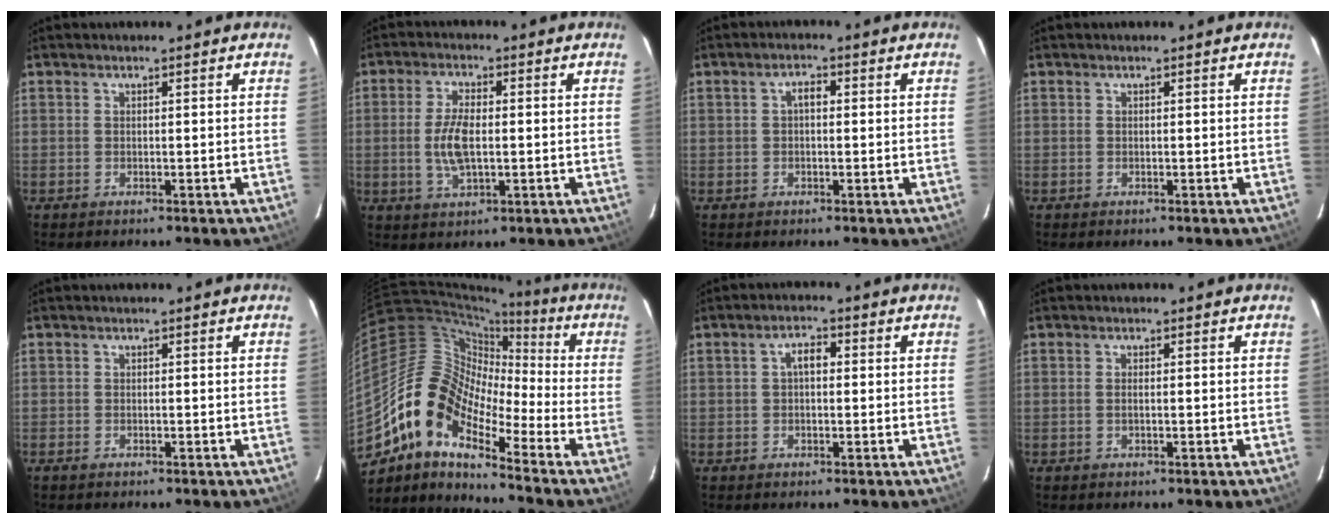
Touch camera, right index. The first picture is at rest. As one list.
[{"total": 6.9, "force": [-0.4, 3.0, 6.2], "torque": [-0.128, 0.000, -0.006]}, {"total": 2.1, "force": [0.2, 1.2, 1.8], "torque": [-0.033, 0.009, 0.002]}, {"total": 0.0}, {"total": 0.7, "force": [-0.6, 0.4, 0.1], "torque": [-0.003, -0.003, -0.012]}, {"total": 14.0, "force": [-9.1, 5.9, 8.9], "torque": [-0.143, 0.007, -0.192]}, {"total": 3.0, "force": [0.3, 1.7, 2.5], "torque": [-0.045, 0.011, 0.005]}, {"total": 0.9, "force": [-0.1, 0.1, 0.9], "torque": [-0.019, 0.002, -0.003]}]